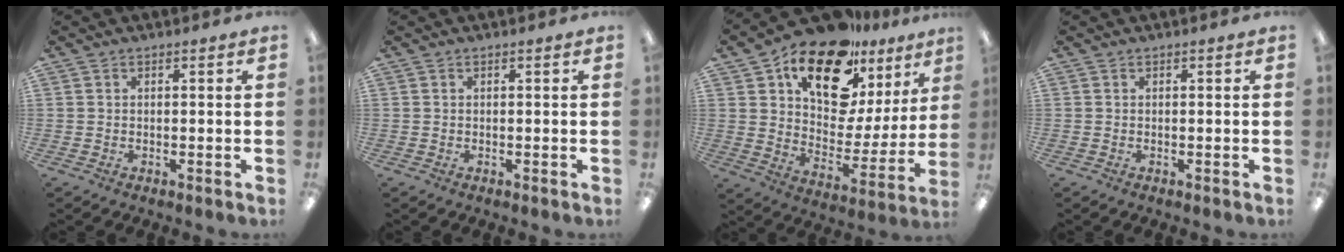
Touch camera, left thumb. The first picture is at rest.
{"total": 0.0}
{"total": 19.9, "force": [14.4, 9.3, 10.1], "torque": [-0.176, -0.096, 0.253]}
{"total": 0.0}